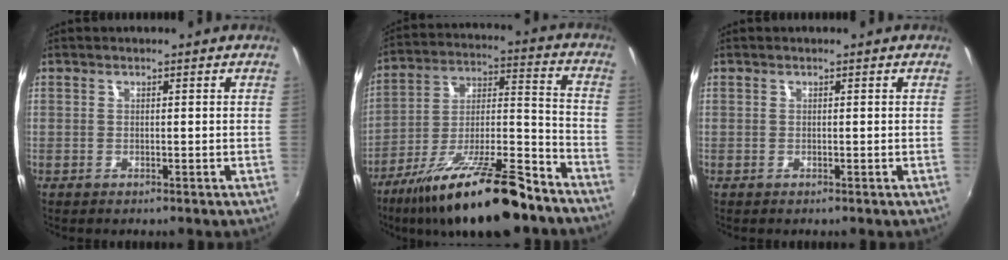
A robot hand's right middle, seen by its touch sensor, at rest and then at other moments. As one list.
[{"total": 21.8, "force": [-15.3, 5.3, 14.7], "torque": [-0.248, -0.010, -0.241]}, {"total": 0.0}]